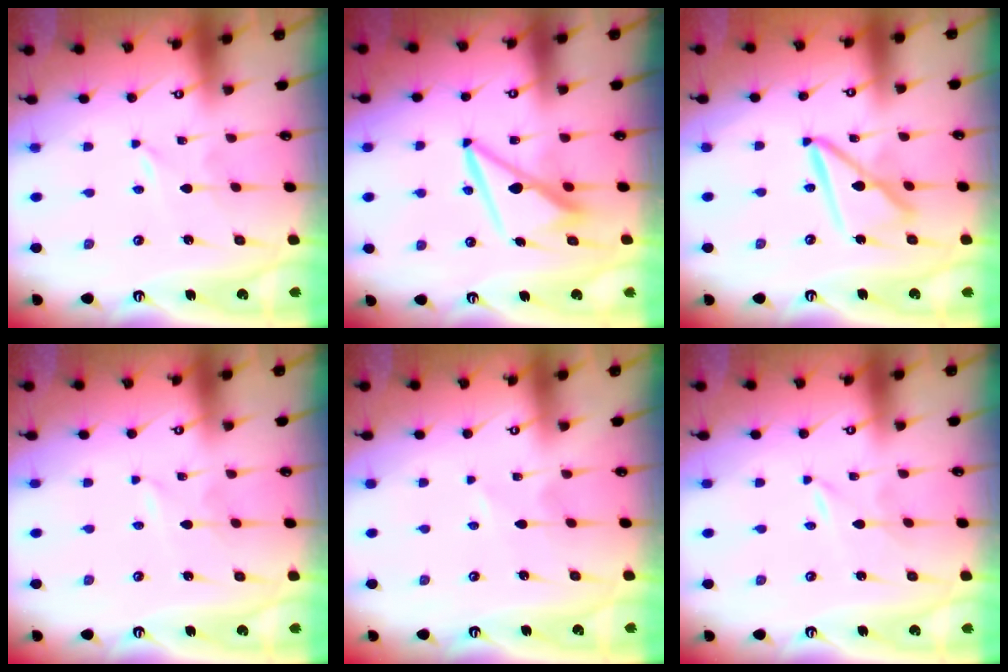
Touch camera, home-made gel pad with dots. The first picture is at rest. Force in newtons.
{"total": 9.4, "press": 9.3, "slide": 1.5}
{"total": 13.0, "press": 12.9, "slide": 1.2}
{"total": 1.1, "press": 1.1, "slide": 0.1}
{"total": 1.4, "press": 1.4, "slide": 0.2}
{"total": 0.0}